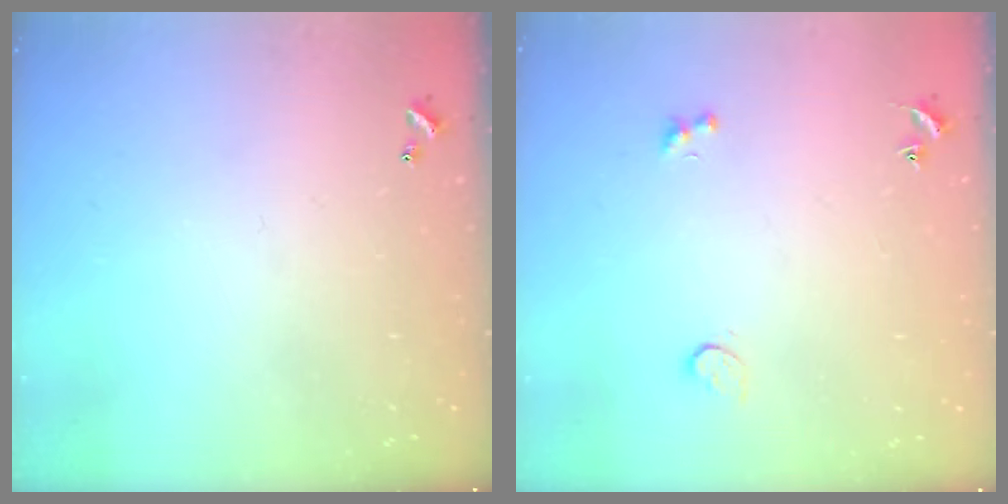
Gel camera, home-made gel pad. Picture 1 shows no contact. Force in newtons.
{"total": 3.3, "press": 3.0, "slide": 1.3}